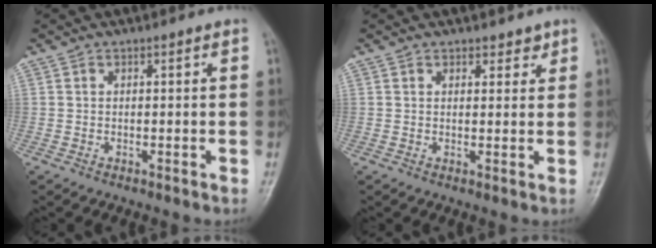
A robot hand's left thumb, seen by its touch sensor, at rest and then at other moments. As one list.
[{"total": 2.4, "force": [1.8, 1.4, 0.8], "torque": [0.011, -0.010, 0.020]}]